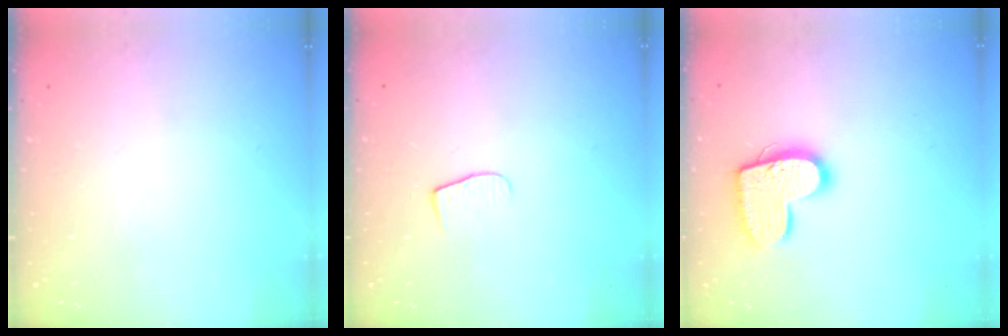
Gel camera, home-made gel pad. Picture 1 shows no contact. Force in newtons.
{"total": 6.6, "press": 6.6, "slide": 0.5}
{"total": 14.3, "press": 14.3, "slide": 0.8}